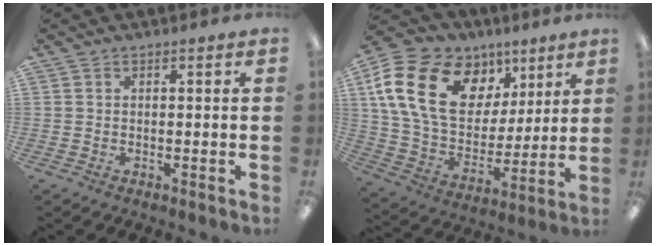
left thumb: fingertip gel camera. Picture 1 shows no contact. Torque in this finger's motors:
{"motor_torque": [0.53, 0.89, 1.76, -1.01, 0.40]}